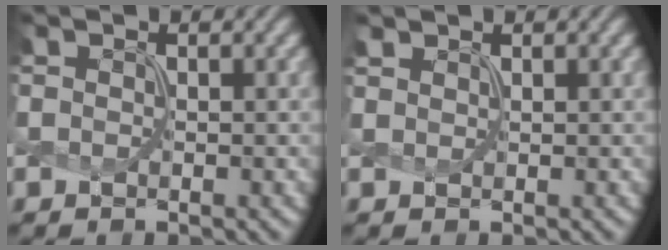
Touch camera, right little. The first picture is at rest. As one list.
[{"total": 0.9, "force": [0.9, 0.2, 0.1], "torque": [-0.006, 0.002, 0.021]}]